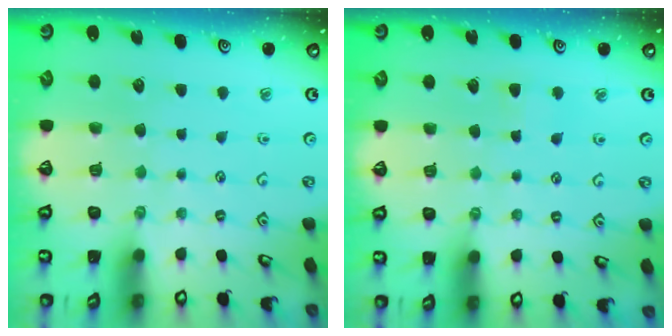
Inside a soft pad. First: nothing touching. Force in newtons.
{"total": 3.5, "press": 3.5, "slide": 0.6}